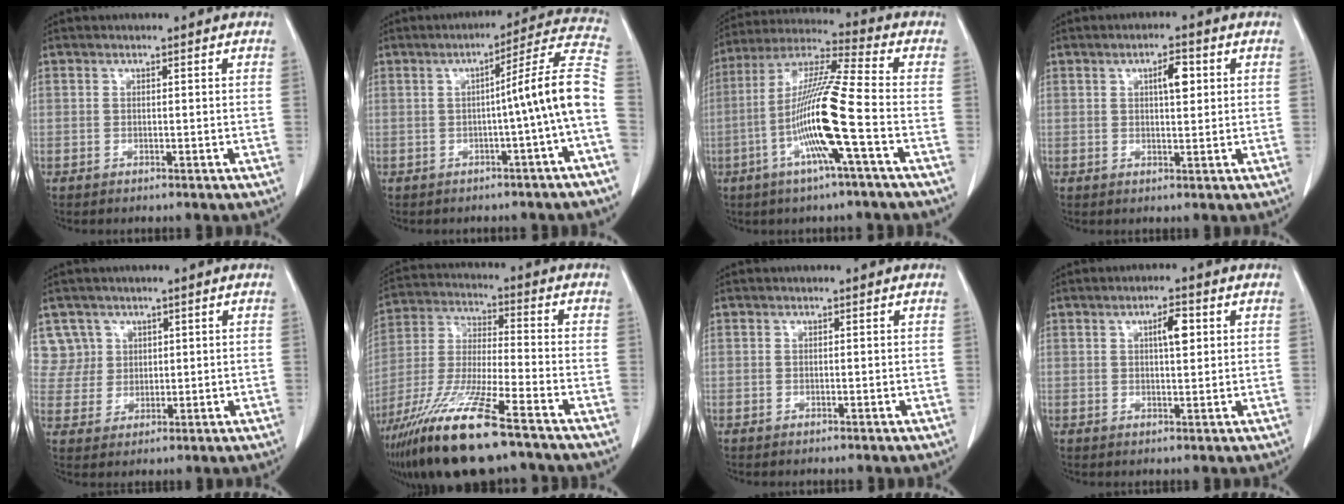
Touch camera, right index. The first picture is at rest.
{"total": 10.5, "force": [-1.6, -1.8, 10.2], "torque": [-0.127, 0.024, -0.027]}
{"total": 14.4, "force": [-4.1, -0.8, 13.8], "torque": [-0.272, -0.002, -0.088]}
{"total": 3.8, "force": [1.2, 1.1, 3.4], "torque": [-0.054, 0.006, 0.018]}
{"total": 5.1, "force": [2.6, 4.3, -0.5], "torque": [0.022, 0.010, 0.056]}
{"total": 17.8, "force": [-12.0, 1.7, 13.0], "torque": [-0.278, -0.049, -0.227]}
{"total": 0.0}
{"total": 3.8, "force": [1.2, 1.0, 3.4], "torque": [-0.054, 0.005, 0.018]}